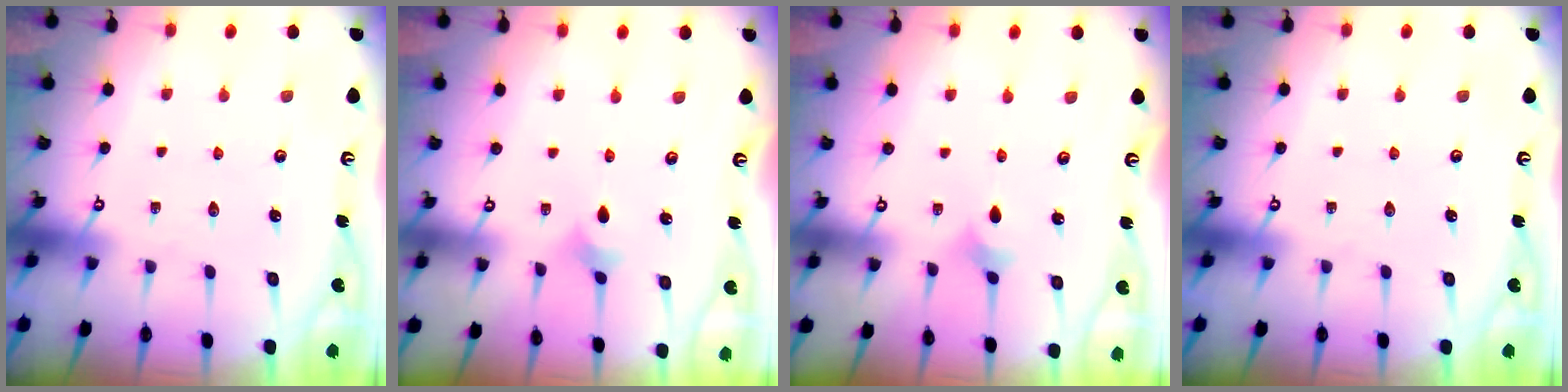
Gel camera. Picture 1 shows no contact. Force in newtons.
{"total": 2.1, "press": 2.0, "slide": 0.6}
{"total": 2.1, "press": 2.0, "slide": 0.6}
{"total": 0.0}